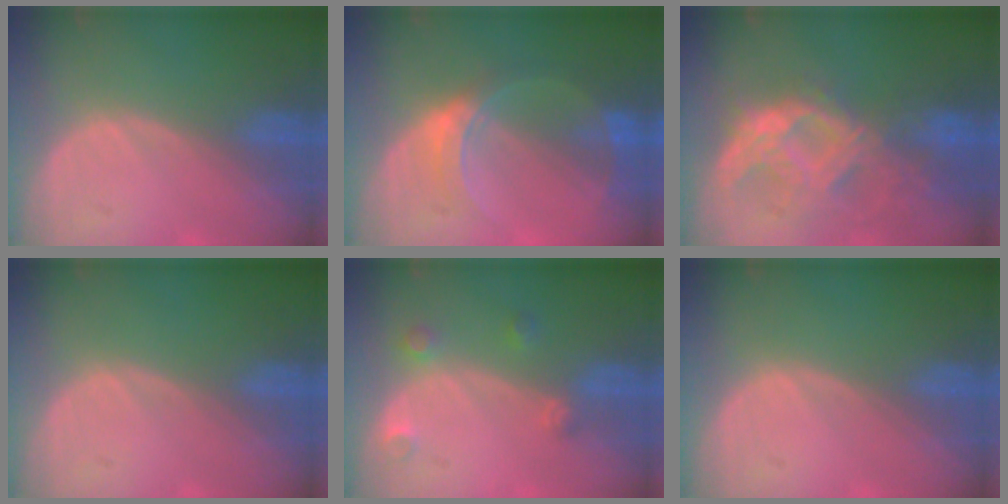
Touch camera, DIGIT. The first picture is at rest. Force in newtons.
{"total": 6.8, "press": 6.0, "slide": 3.2}
{"total": 9.9, "press": 8.8, "slide": 4.5}
{"total": 0.0}
{"total": 2.6, "press": 2.6, "slide": 0.4}
{"total": 0.0}